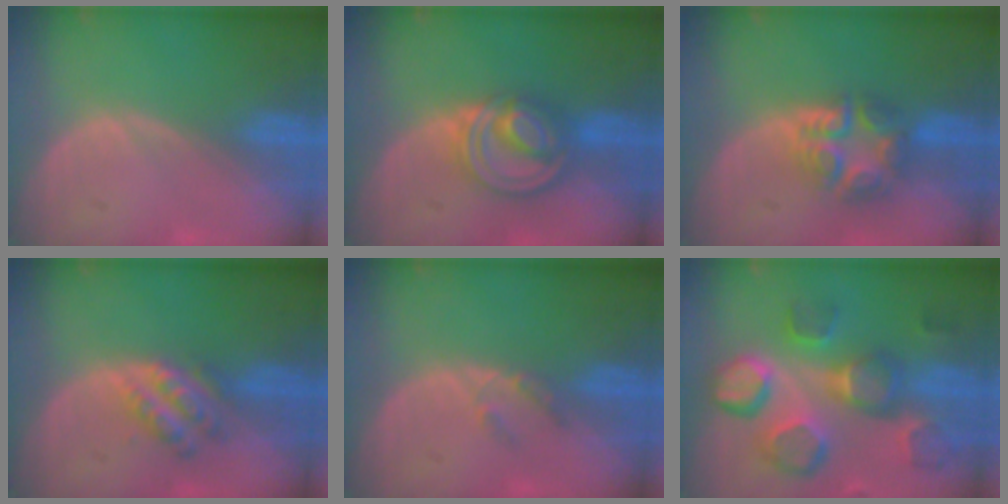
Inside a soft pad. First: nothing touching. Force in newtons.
{"total": 7.9, "press": 6.8, "slide": 4.1}
{"total": 8.0, "press": 6.8, "slide": 4.1}
{"total": 5.4, "press": 4.9, "slide": 2.2}
{"total": 2.0, "press": 1.8, "slide": 0.9}
{"total": 12.2, "press": 11.0, "slide": 5.4}